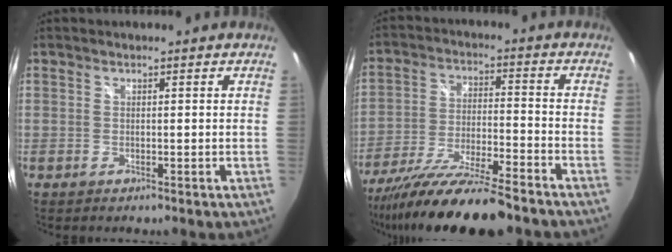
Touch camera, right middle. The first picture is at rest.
{"total": 17.8, "force": [-14.9, 1.7, 9.5], "torque": [-0.189, -0.045, -0.253]}